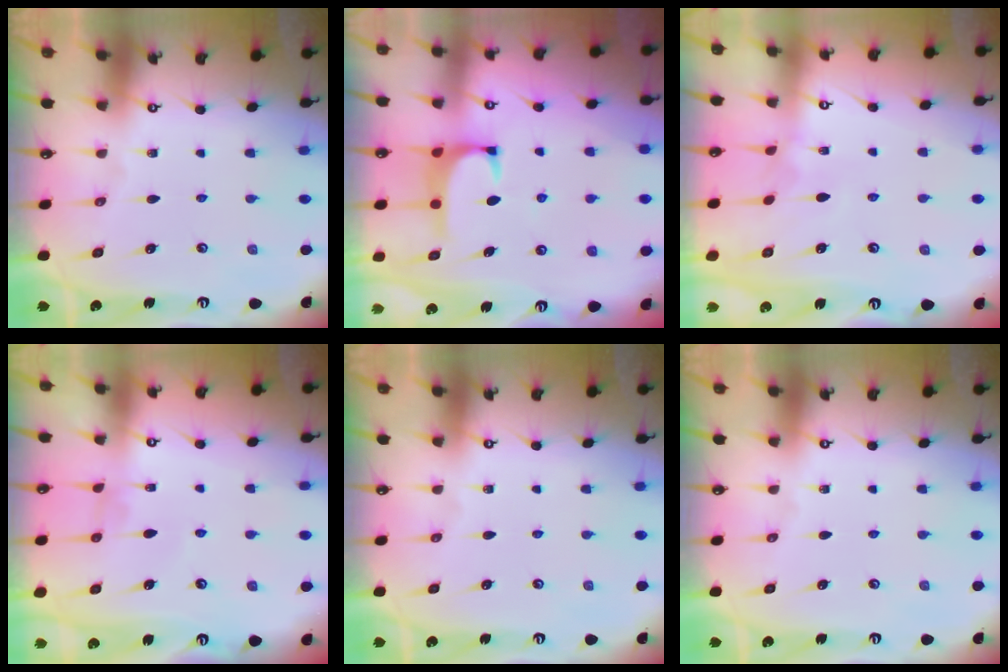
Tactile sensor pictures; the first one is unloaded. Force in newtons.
{"total": 1.3, "press": 1.2, "slide": 0.5}
{"total": 2.9, "press": 2.9, "slide": 0.2}
{"total": 0.0}
{"total": 0.0}
{"total": 0.0}